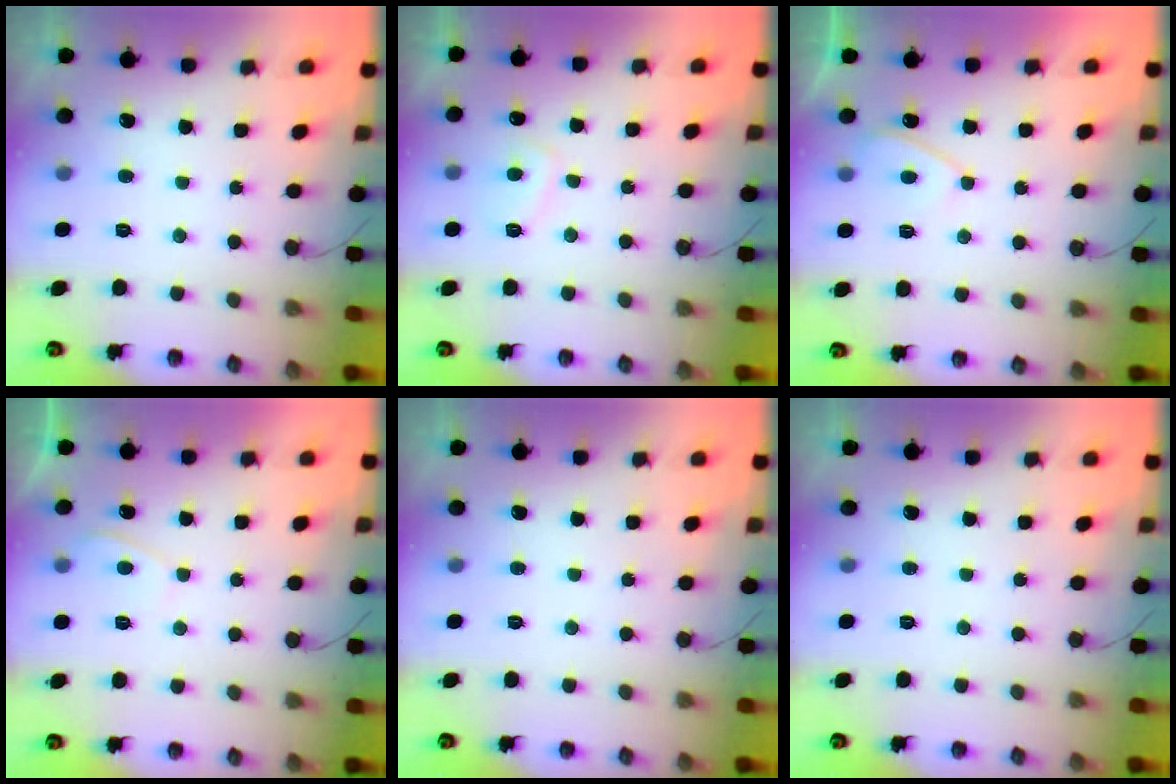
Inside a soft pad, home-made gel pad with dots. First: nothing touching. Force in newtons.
{"total": 3.5, "press": 3.4, "slide": 0.8}
{"total": 2.8, "press": 2.7, "slide": 0.5}
{"total": 0.7, "press": 0.5, "slide": 0.4}
{"total": 0.0}
{"total": 0.0}